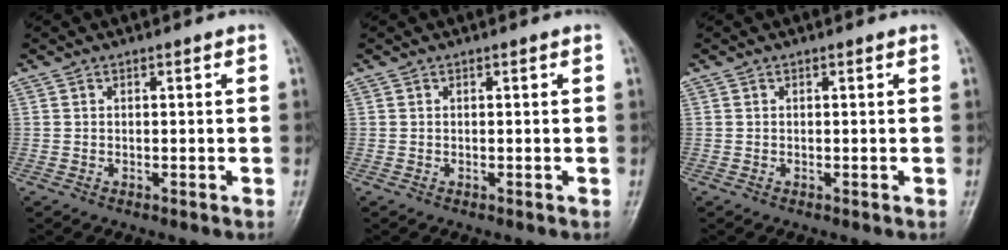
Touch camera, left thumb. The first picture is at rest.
{"total": 0.0}
{"total": 0.0}